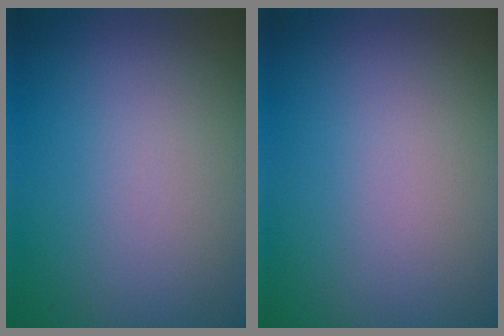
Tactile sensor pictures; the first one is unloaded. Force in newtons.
{"total": 0.0}